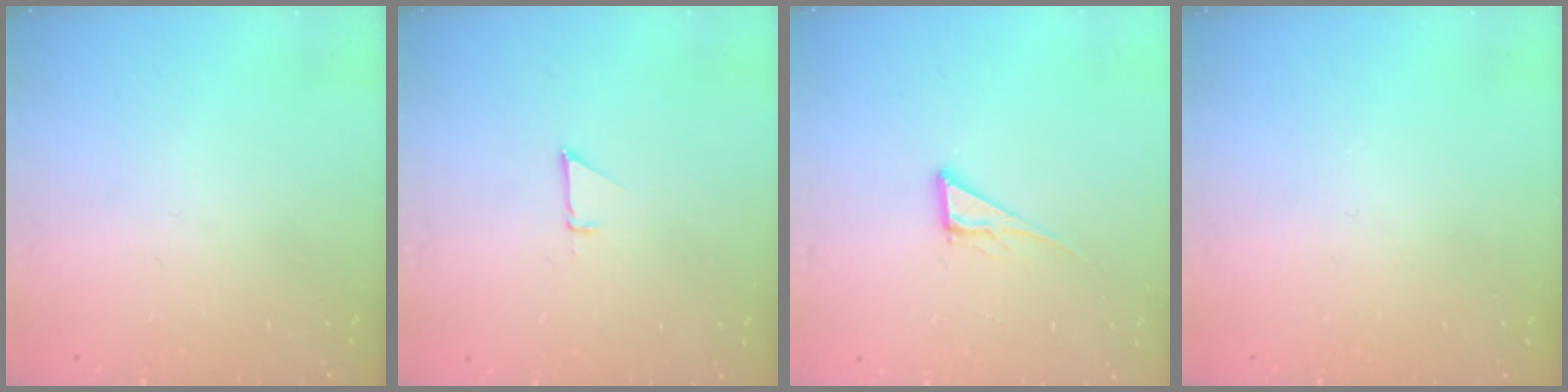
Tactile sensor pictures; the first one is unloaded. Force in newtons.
{"total": 1.9, "press": 1.9, "slide": 0.0}
{"total": 6.8, "press": 6.8, "slide": 0.2}
{"total": 0.0}